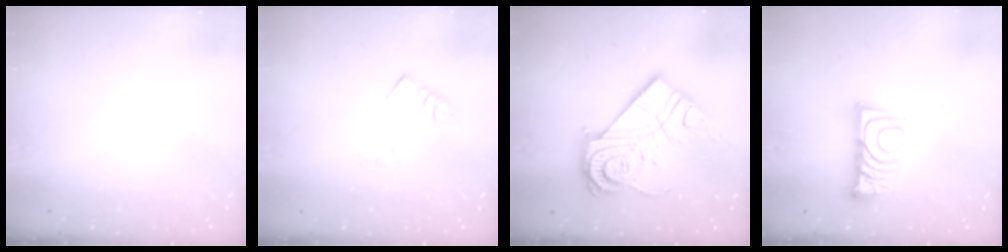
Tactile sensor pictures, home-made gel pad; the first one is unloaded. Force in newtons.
{"total": 2.8, "press": 2.7, "slide": 0.3}
{"total": 23.3, "press": 23.3, "slide": 1.7}
{"total": 8.9, "press": 8.8, "slide": 0.9}